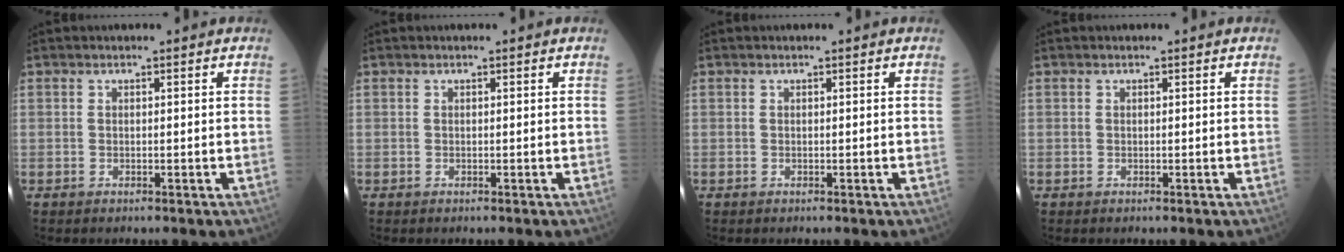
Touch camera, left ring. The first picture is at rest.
{"total": 0.0}
{"total": 0.0}
{"total": 0.0}